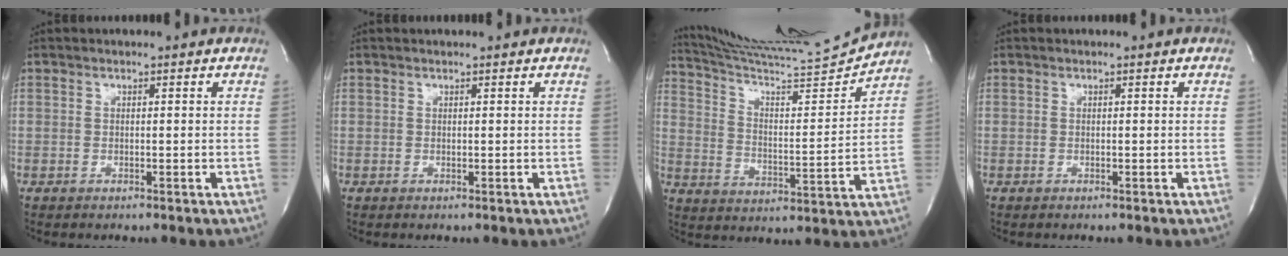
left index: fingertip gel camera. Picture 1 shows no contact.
{"total": 0.6, "force": [0.6, 0.1, 0.2], "torque": [-0.004, 0.004, 0.008]}
{"total": 17.1, "force": [16.5, -1.9, 4.2], "torque": [-0.086, -0.057, 0.256]}
{"total": 0.0}